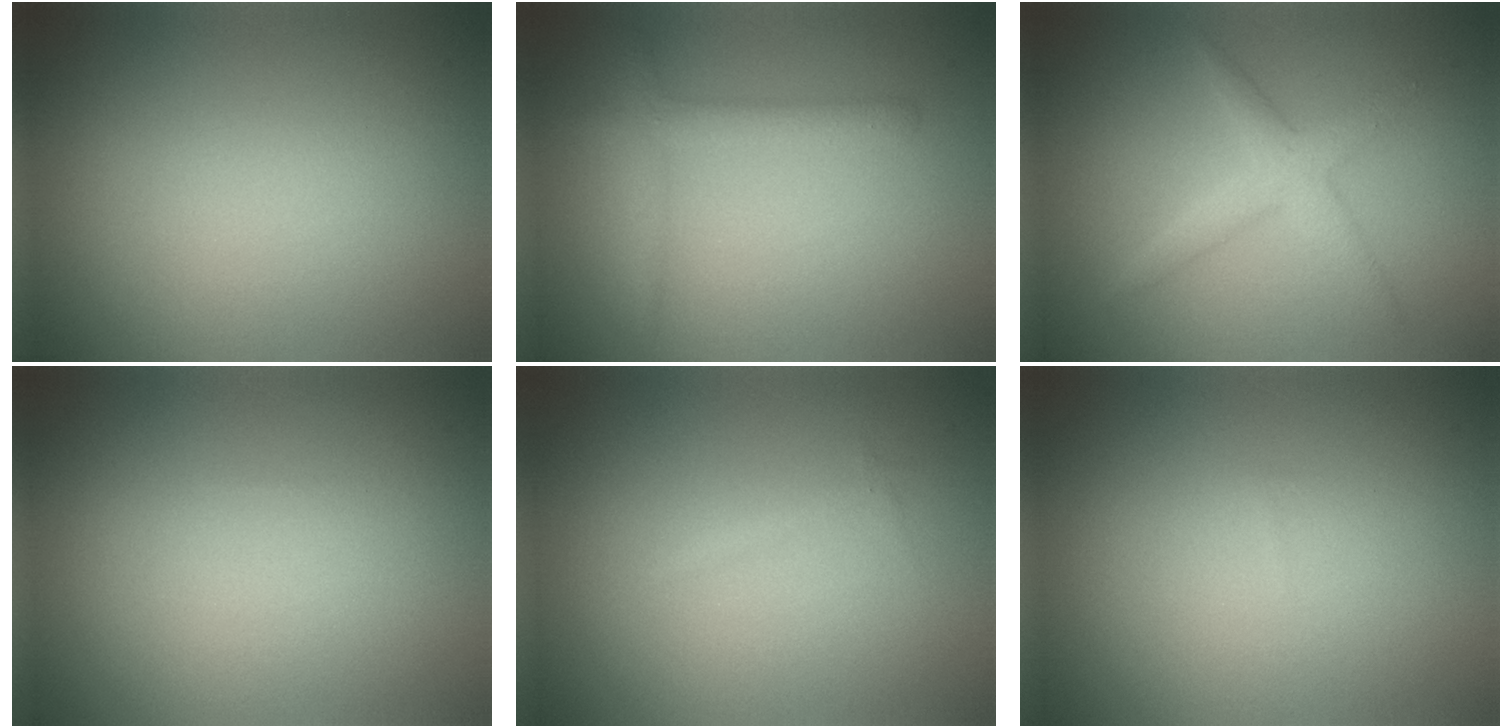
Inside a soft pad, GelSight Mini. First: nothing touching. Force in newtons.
{"total": 2.1, "press": 2.1, "slide": 0.2}
{"total": 2.5, "press": 2.5, "slide": 0.1}
{"total": 0.0}
{"total": 0.5, "press": 0.5, "slide": 0.0}
{"total": 0.0}